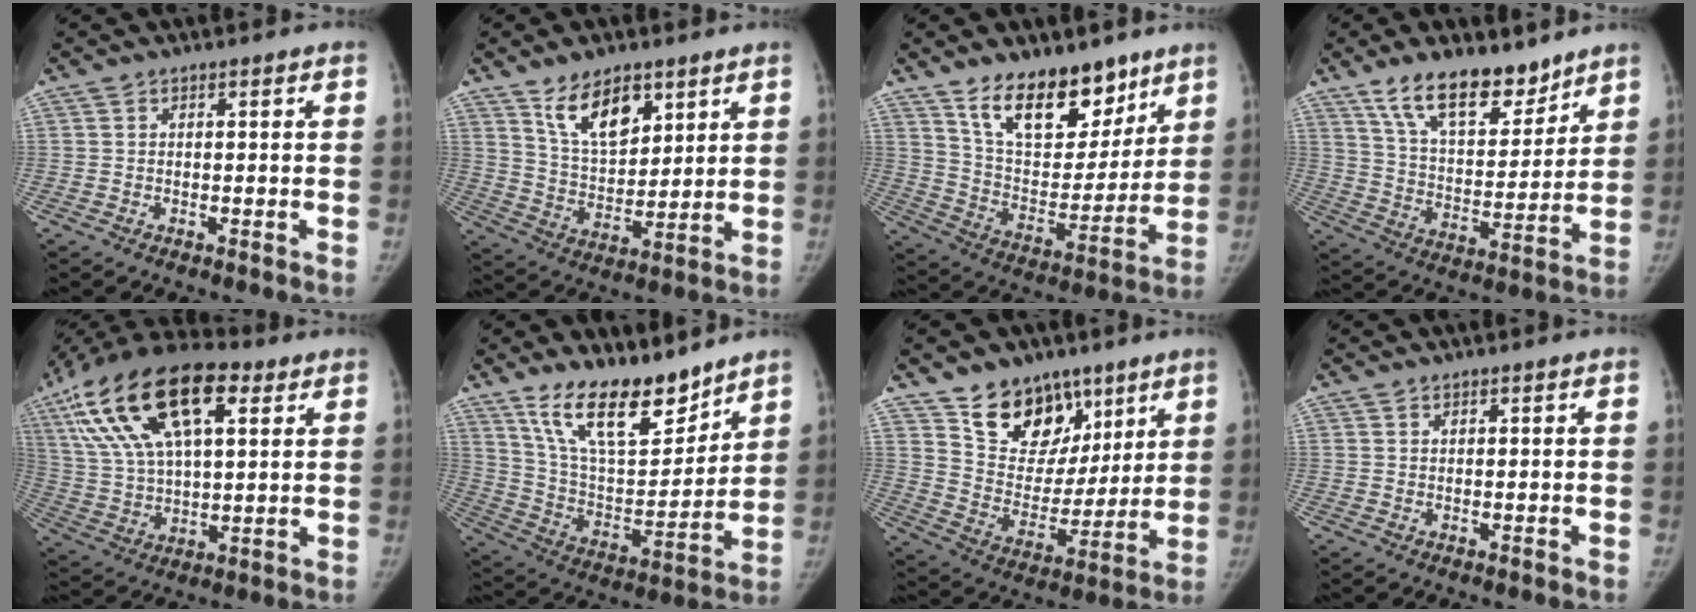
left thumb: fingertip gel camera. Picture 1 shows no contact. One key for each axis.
{"total": 11.8, "fx": 7.1, "fy": 6.2, "fz": 7.1, "tx": -0.091, "ty": -0.048, "tz": 0.136}
{"total": 18.4, "fx": 12.4, "fy": 9.4, "fz": 9.8, "tx": -0.097, "ty": -0.081, "tz": 0.215}
{"total": 15.9, "fx": 11.5, "fy": 6.9, "fz": 8.4, "tx": -0.098, "ty": -0.073, "tz": 0.206}
{"total": 24.7, "fx": 10.8, "fy": 11.6, "fz": 19.0, "tx": -0.353, "ty": 0.005, "tz": 0.191}
{"total": 18.4, "fx": 13.6, "fy": 7.3, "fz": 10.0, "tx": -0.128, "ty": -0.082, "tz": 0.247}
{"total": 16.8, "fx": 10.8, "fy": 11.1, "fz": 6.6, "tx": -0.053, "ty": -0.062, "tz": 0.195}
{"total": 0.6, "fx": 0.5, "fy": 0.3, "fz": 0.2, "tx": 0.000, "ty": -0.003, "tz": 0.007}